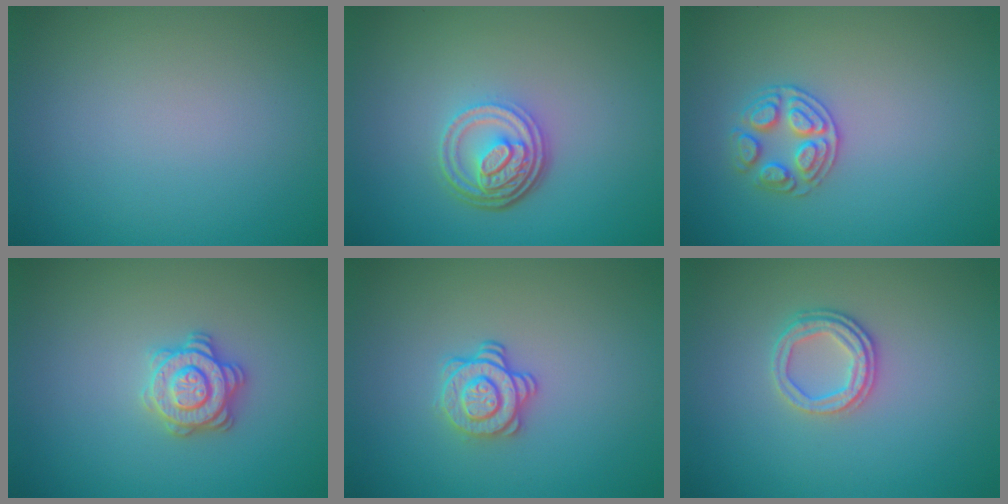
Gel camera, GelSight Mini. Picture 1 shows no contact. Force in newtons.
{"total": 4.7, "press": 3.4, "slide": 3.3}
{"total": 2.6, "press": 2.6, "slide": 0.4}
{"total": 2.9, "press": 2.9, "slide": 0.4}
{"total": 2.4, "press": 2.0, "slide": 1.4}
{"total": 2.6, "press": 2.3, "slide": 1.1}